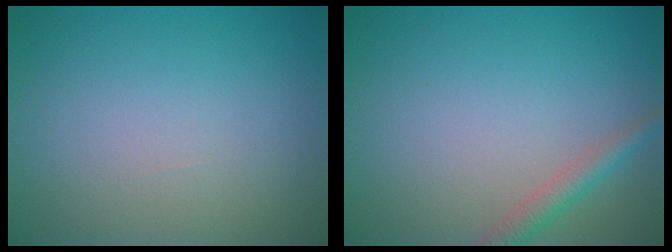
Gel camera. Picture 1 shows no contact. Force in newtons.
{"total": 2.0, "press": 2.0, "slide": 0.1}